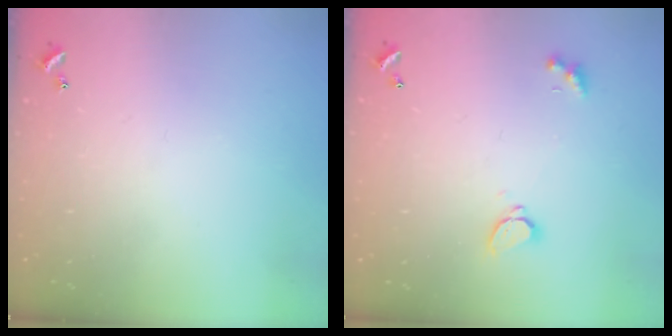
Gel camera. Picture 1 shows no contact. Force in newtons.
{"total": 1.7, "press": 1.7, "slide": 0.3}